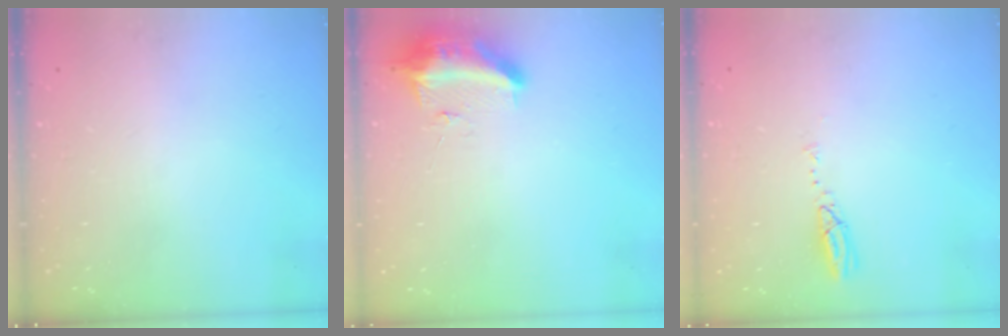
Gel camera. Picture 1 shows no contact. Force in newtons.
{"total": 10.0, "press": 10.0, "slide": 0.4}
{"total": 3.6, "press": 3.6, "slide": 0.2}